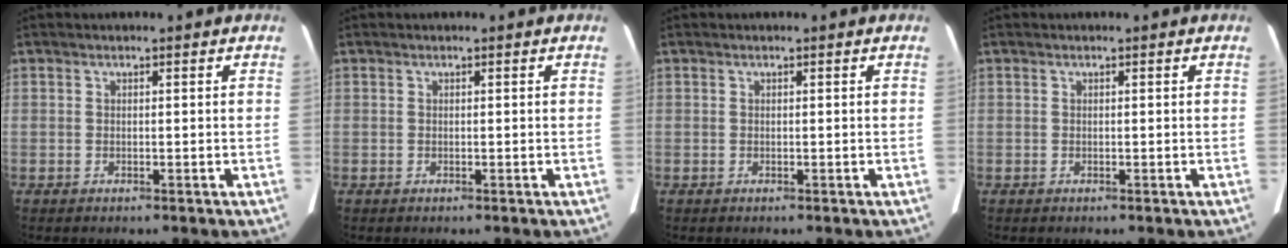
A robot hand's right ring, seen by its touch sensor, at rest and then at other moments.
{"total": 0.0}
{"total": 0.0}
{"total": 0.0}